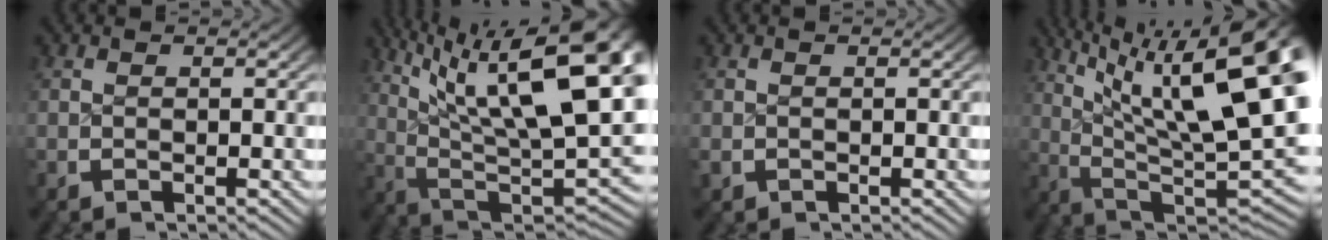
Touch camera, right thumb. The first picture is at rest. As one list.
[{"total": 18.5, "force": [2.5, 10.9, 14.8], "torque": [-0.251, -0.055, 0.063]}, {"total": 0.7, "force": [-0.3, 0.6, 0.1], "torque": [-0.004, -0.006, -0.003]}, {"total": 16.7, "force": [2.2, 9.3, 13.6], "torque": [-0.216, -0.055, 0.062]}]